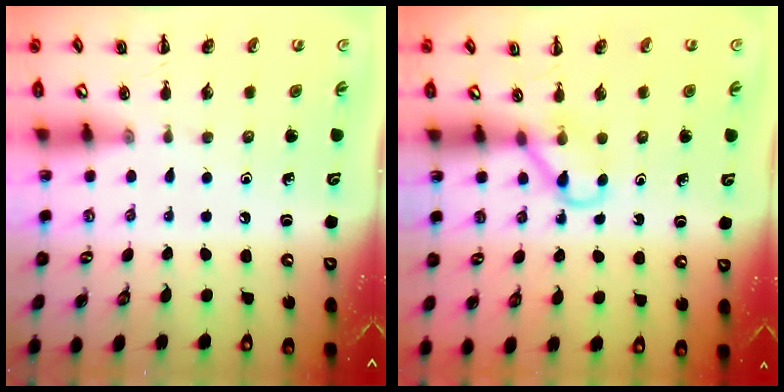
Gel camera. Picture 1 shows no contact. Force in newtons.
{"total": 3.6, "press": 3.3, "slide": 1.2}